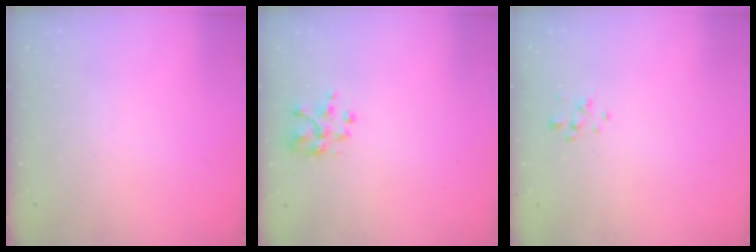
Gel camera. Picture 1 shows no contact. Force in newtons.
{"total": 4.5, "press": 4.4, "slide": 0.5}
{"total": 0.9, "press": 0.7, "slide": 0.5}